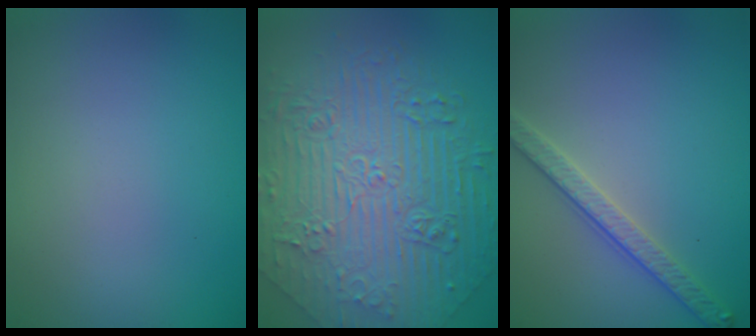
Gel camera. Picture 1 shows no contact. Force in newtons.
{"total": 10.5, "press": 7.7, "slide": 7.1}
{"total": 2.8, "press": 2.7, "slide": 0.7}